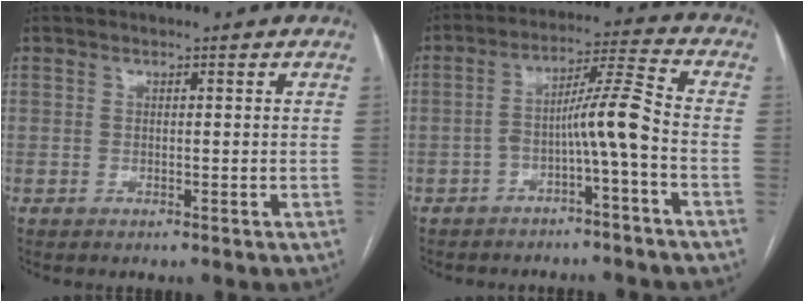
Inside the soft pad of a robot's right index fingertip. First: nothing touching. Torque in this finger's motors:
{"motor_torque": [0.50, 0.04, 0.20, 0.12]}